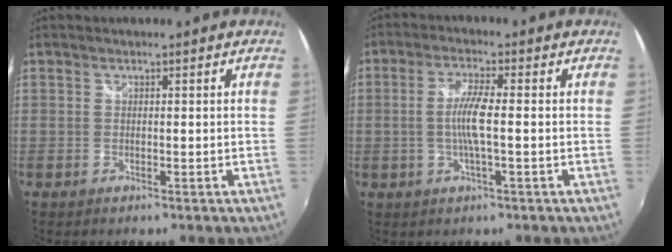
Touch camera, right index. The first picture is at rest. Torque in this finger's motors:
{"motor_torque": [0.80, 0.22, 0.36, 0.05]}